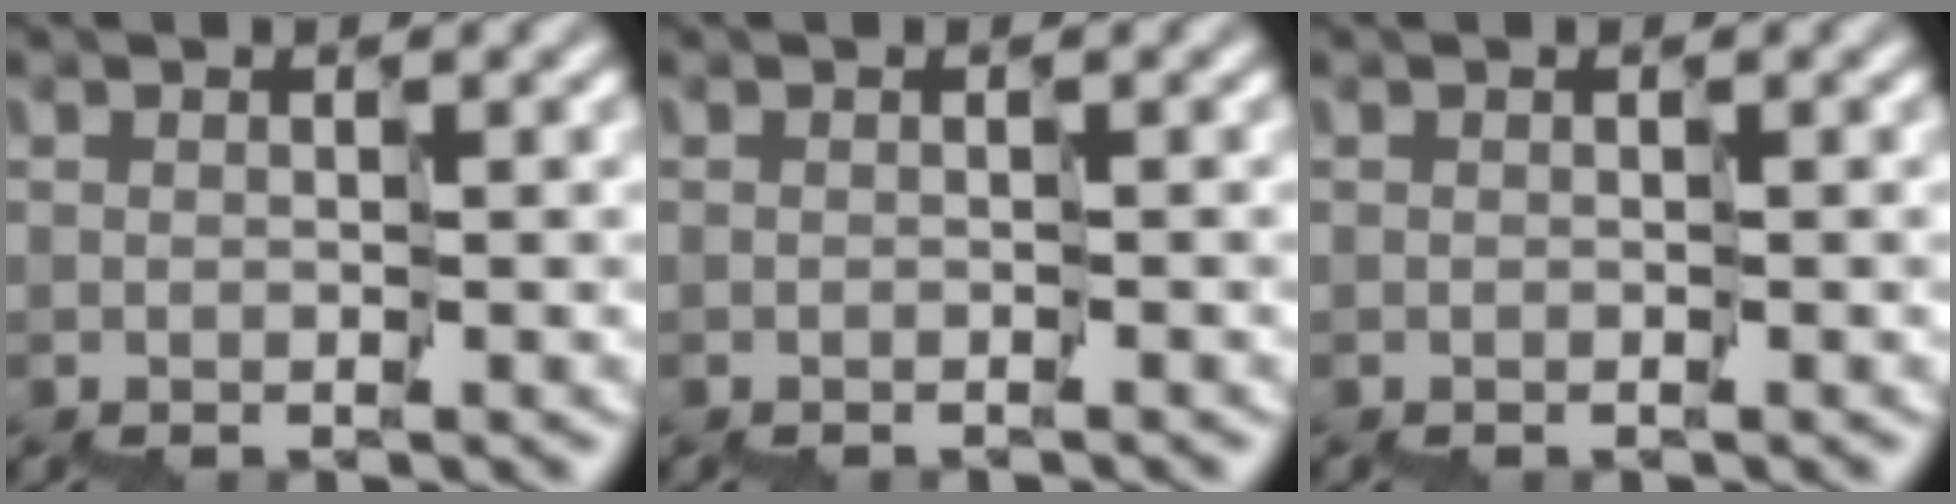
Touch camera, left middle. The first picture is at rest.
{"total": 0.8, "force": [-0.8, 0.0, -0.1], "torque": [0.009, 0.002, -0.013]}
{"total": 0.0}